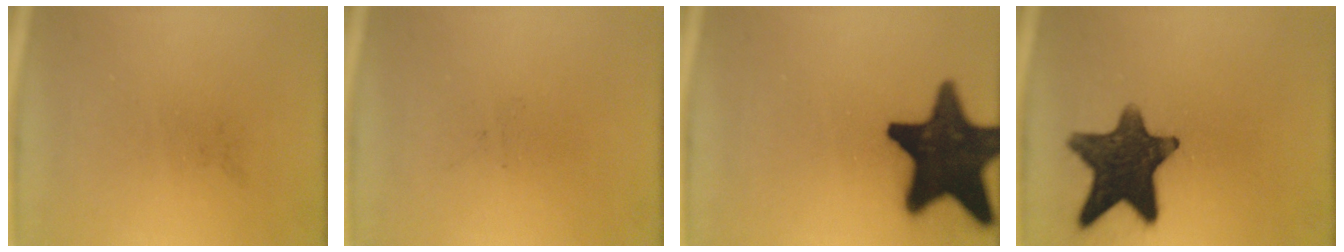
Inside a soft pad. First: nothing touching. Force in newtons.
{"total": 0.0}
{"total": 19.8}
{"total": 13.8}